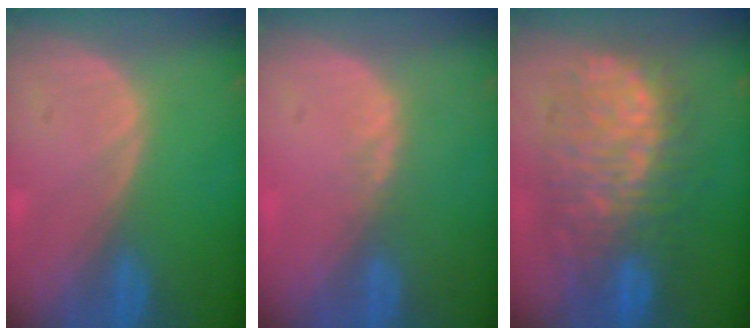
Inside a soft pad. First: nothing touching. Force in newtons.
{"total": 1.3, "press": 1.1, "slide": 0.7}
{"total": 12.2, "press": 12.2, "slide": 1.4}